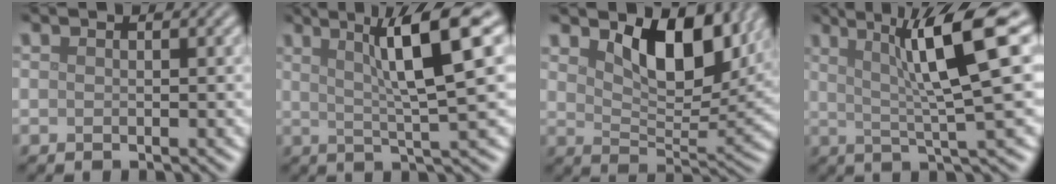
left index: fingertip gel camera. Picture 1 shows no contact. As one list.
[{"total": 8.0, "force": [2.8, 1.1, 7.4], "torque": [-0.103, 0.016, 0.045]}, {"total": 7.5, "force": [3.6, 3.6, 5.5], "torque": [-0.085, -0.012, 0.056]}, {"total": 8.7, "force": [2.5, 1.2, 8.2], "torque": [-0.120, 0.013, 0.040]}]